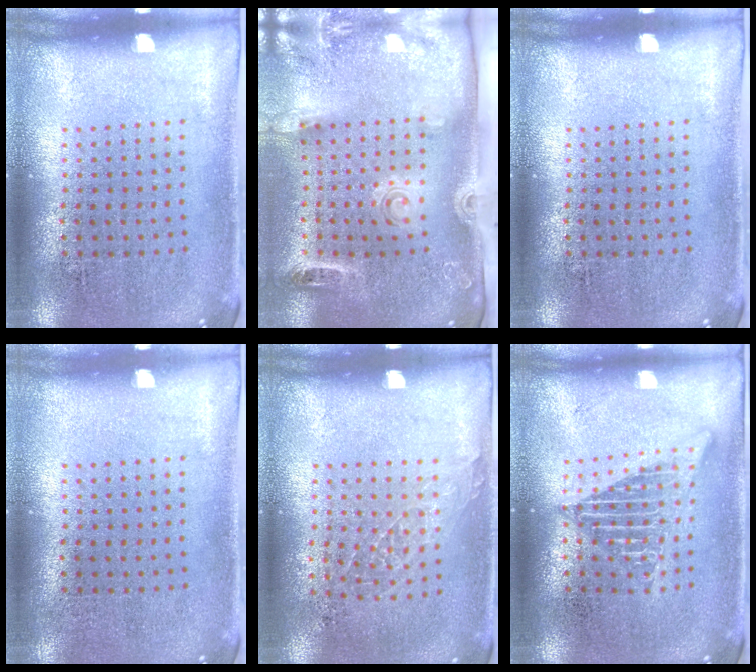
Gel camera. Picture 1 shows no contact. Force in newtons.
{"total": 2.8, "press": 2.0, "slide": 2.0}
{"total": 0.0}
{"total": 0.0}
{"total": 0.9, "press": 0.8, "slide": 0.2}
{"total": 2.8, "press": 2.8, "slide": 0.3}